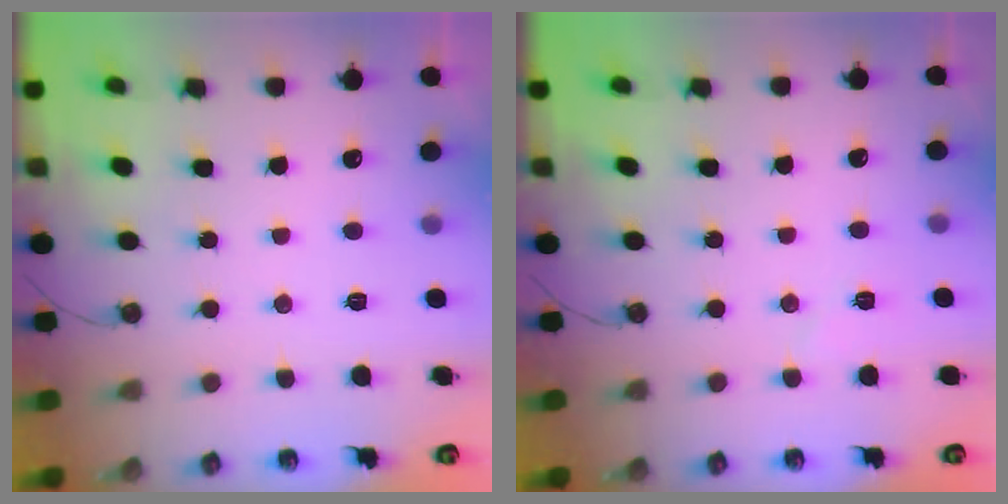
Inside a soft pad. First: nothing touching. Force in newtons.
{"total": 3.4, "press": 3.0, "slide": 1.6}